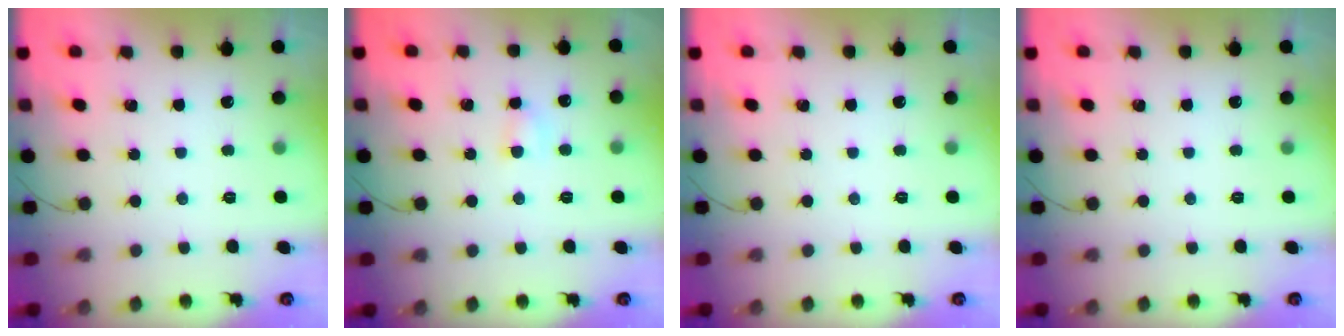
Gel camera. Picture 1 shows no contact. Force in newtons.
{"total": 3.7, "press": 3.6, "slide": 1.1}
{"total": 0.0}
{"total": 0.0}